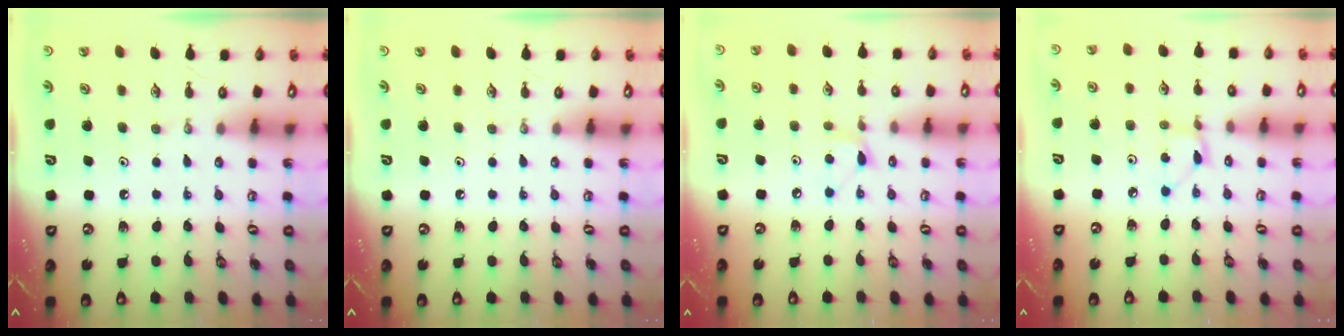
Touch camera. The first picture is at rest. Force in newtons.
{"total": 0.0}
{"total": 5.6, "press": 5.6, "slide": 0.6}
{"total": 2.1, "press": 2.0, "slide": 0.2}